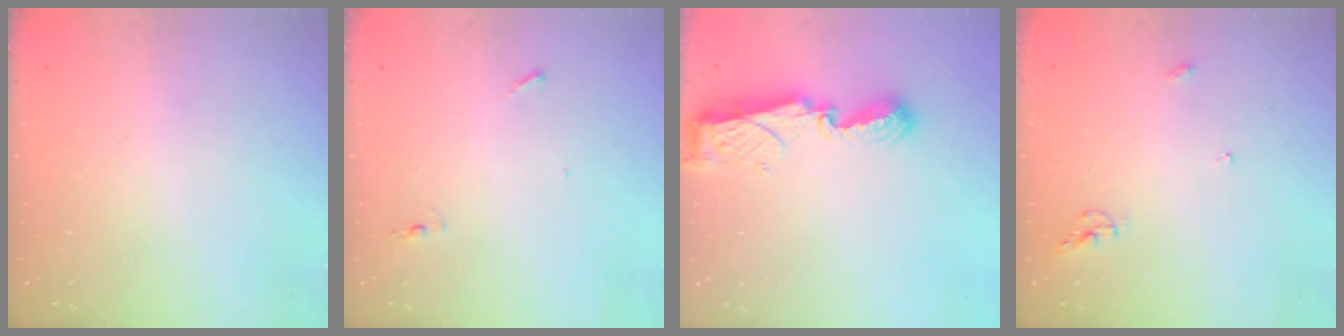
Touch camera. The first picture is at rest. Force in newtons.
{"total": 4.7, "press": 4.5, "slide": 1.4}
{"total": 8.1, "press": 8.1, "slide": 0.9}
{"total": 5.6, "press": 5.6, "slide": 0.7}